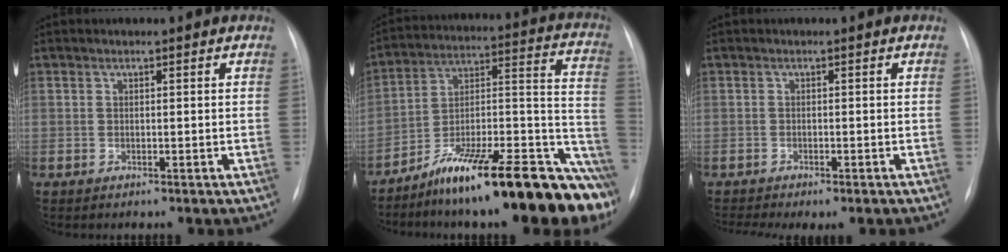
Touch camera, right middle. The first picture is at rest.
{"total": 25.7, "force": [-19.0, 4.0, 16.8], "torque": [-0.164, 0.027, -0.293]}
{"total": 5.8, "force": [-4.7, 0.8, 3.2], "torque": [-0.040, 0.001, -0.068]}